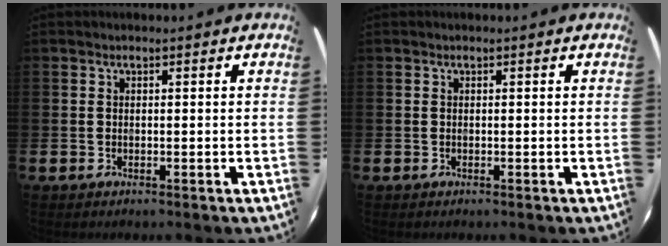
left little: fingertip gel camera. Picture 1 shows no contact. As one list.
[{"total": 0.0}]